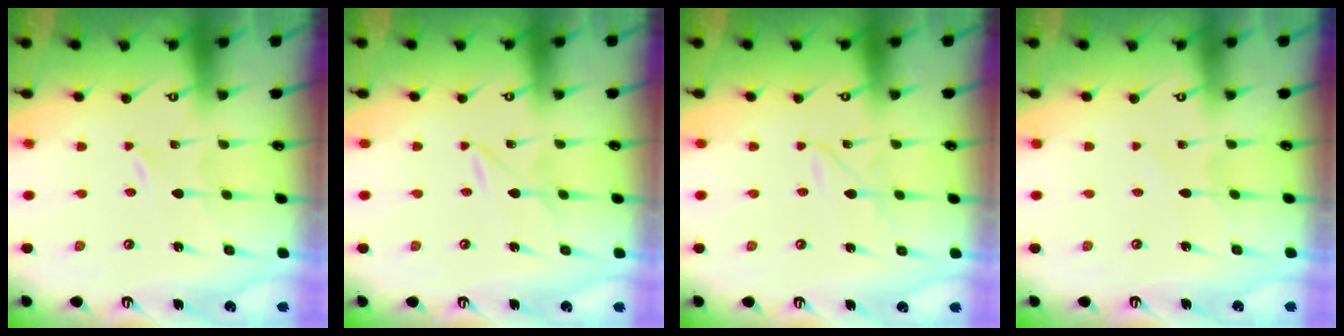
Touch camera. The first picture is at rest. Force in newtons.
{"total": 1.6, "press": 1.6, "slide": 0.2}
{"total": 2.4, "press": 2.4, "slide": 0.3}
{"total": 1.6, "press": 1.6, "slide": 0.1}